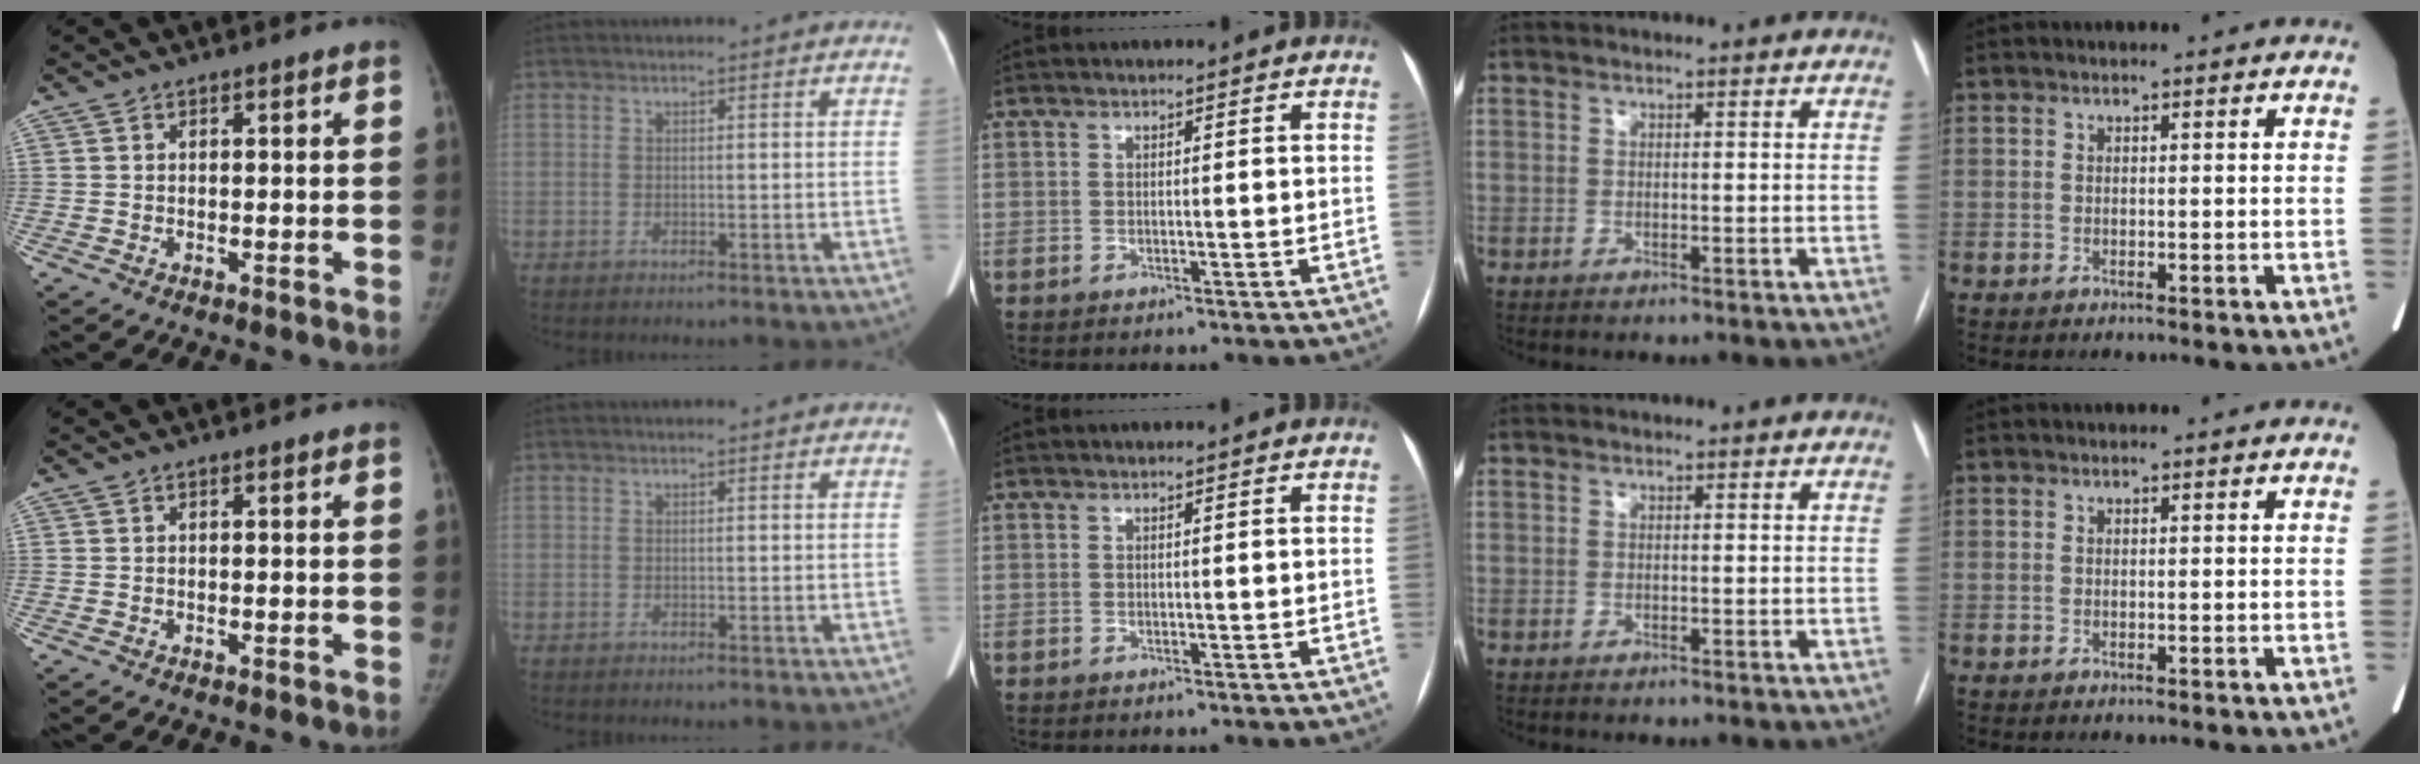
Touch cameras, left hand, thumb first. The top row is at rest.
{}